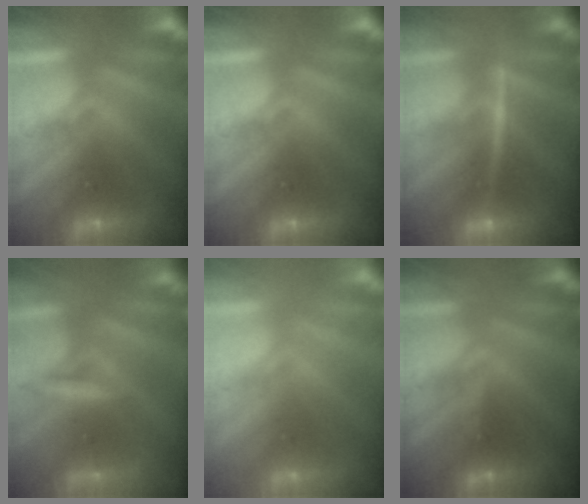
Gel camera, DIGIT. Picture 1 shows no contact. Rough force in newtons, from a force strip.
{"total": 0.0}
{"total": 3.5}
{"total": 2.9}
{"total": 2.4}
{"total": 2.7}